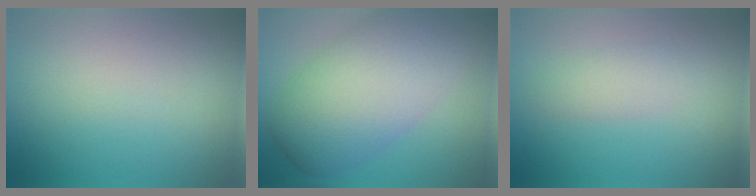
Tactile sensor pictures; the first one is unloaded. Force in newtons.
{"total": 9.7, "press": 9.7, "slide": 0.6}
{"total": 1.9, "press": 1.9, "slide": 0.0}